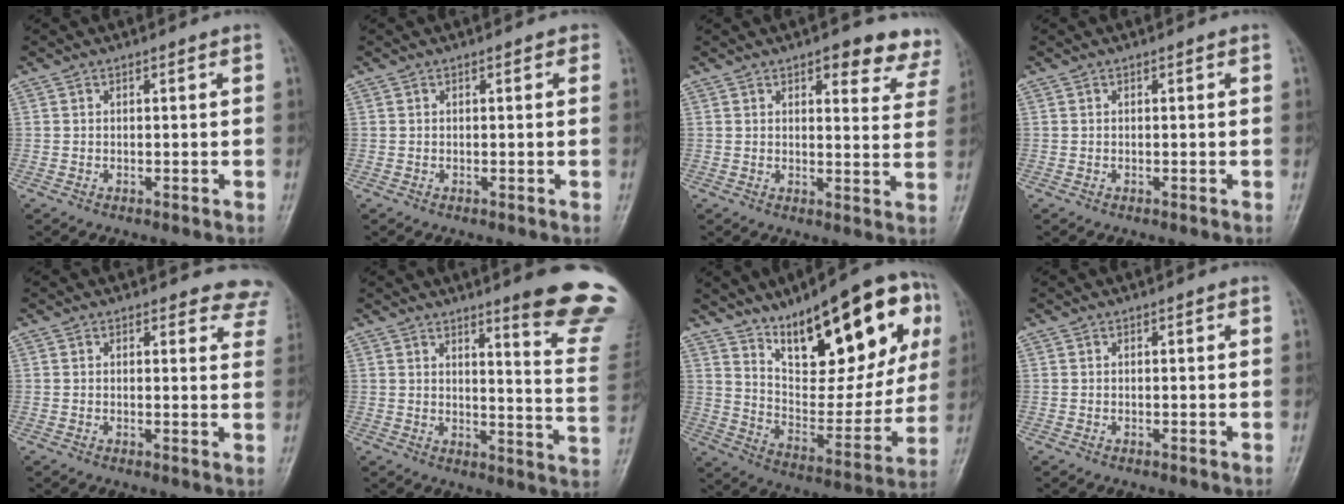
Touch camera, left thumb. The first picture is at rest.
{"total": 0.8, "force": [0.3, 0.5, 0.5], "torque": [0.002, 0.001, -0.001]}
{"total": 9.8, "force": [7.4, 4.0, 5.0], "torque": [-0.016, -0.035, 0.069]}
{"total": 0.0}
{"total": 6.9, "force": [6.3, 2.7, 0.0], "torque": [0.055, -0.030, 0.034]}
{"total": 16.0, "force": [12.0, 1.3, 10.4], "torque": [-0.099, -0.104, 0.140]}
{"total": 26.4, "force": [12.8, 9.9, 20.8], "torque": [-0.261, -0.029, 0.211]}
{"total": 0.0}